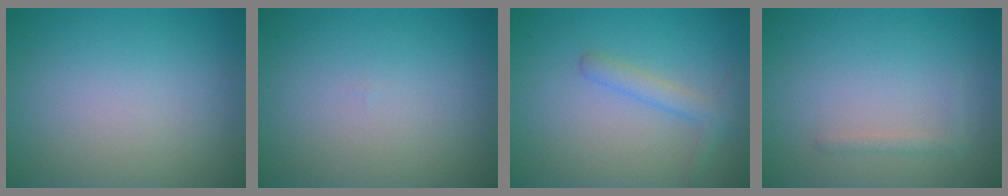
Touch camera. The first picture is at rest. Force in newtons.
{"total": 0.0}
{"total": 2.0, "press": 1.9, "slide": 0.1}
{"total": 0.8, "press": 0.8, "slide": 0.0}